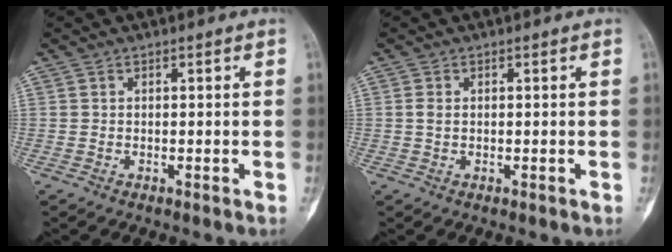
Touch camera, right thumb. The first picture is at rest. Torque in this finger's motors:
{"motor_torque": [0.28, 0.29, 0.10, -0.17, 0.06]}